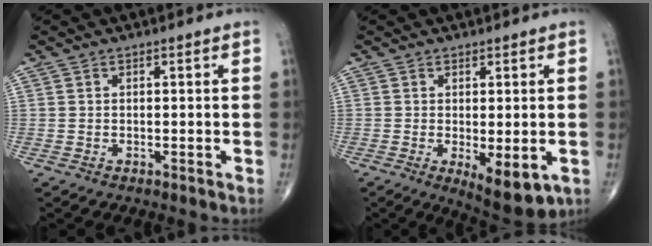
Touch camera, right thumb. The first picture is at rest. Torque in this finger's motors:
{"motor_torque": [0.06, 0.31, 0.09, -0.15, 0.07]}